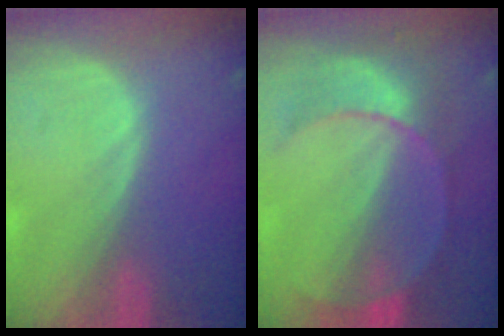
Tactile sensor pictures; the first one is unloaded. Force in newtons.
{"total": 7.7, "press": 7.7, "slide": 0.7}